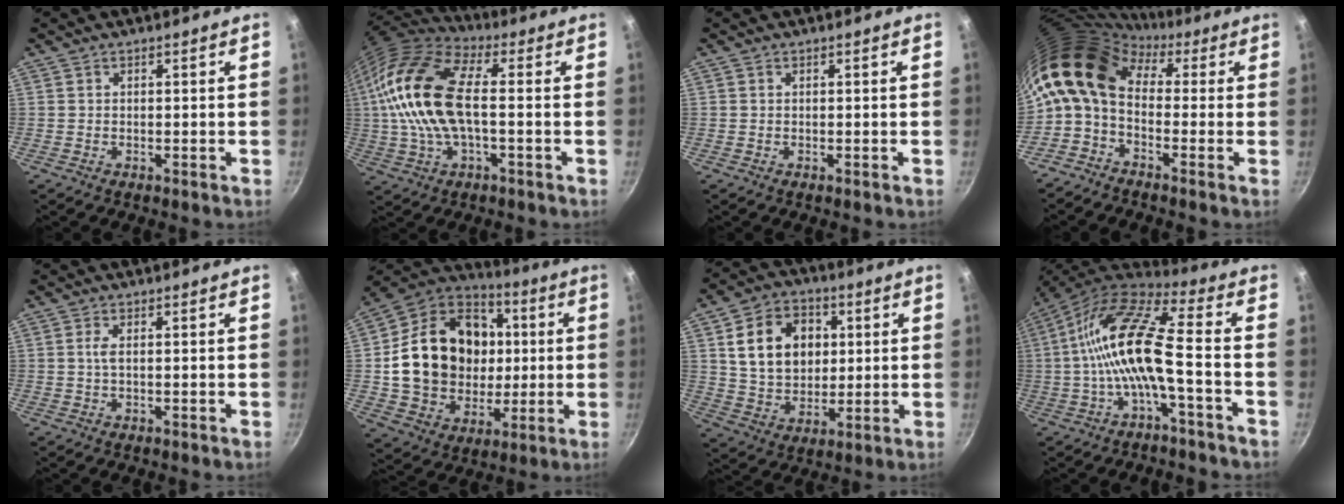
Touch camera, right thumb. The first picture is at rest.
{"total": 19.2, "force": [0.9, 9.0, 16.9], "torque": [-0.335, 0.024, 0.004]}
{"total": 0.0}
{"total": 14.2, "force": [2.0, 9.2, 10.6], "torque": [-0.202, 0.027, 0.009]}
{"total": 1.4, "force": [0.2, 0.3, 1.3], "torque": [-0.029, 0.001, 0.005]}
{"total": 24.9, "force": [1.8, 20.1, 14.5], "torque": [-0.229, 0.027, 0.039]}
{"total": 15.1, "force": [3.5, 11.6, 9.0], "torque": [-0.126, 0.002, 0.062]}
{"total": 14.8, "force": [-2.5, 3.8, 14.0], "torque": [-0.283, 0.041, -0.056]}